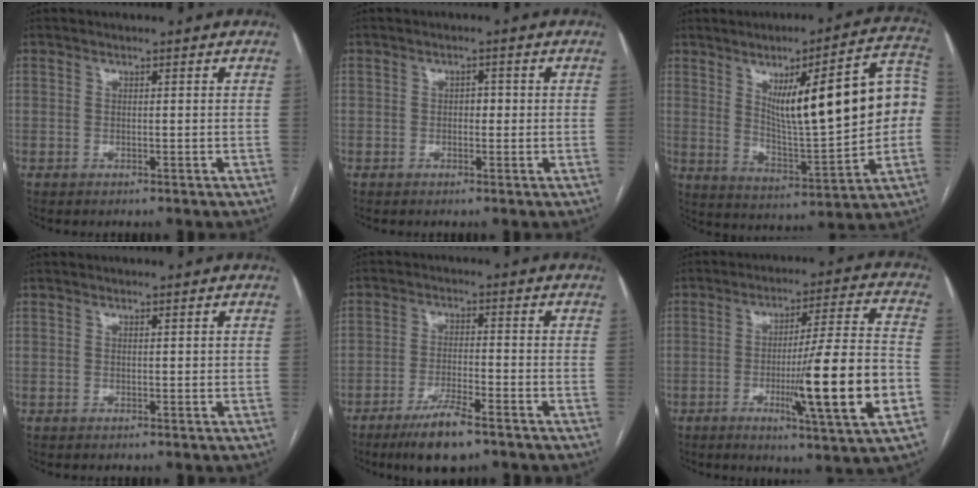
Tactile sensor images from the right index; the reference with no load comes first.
{"total": 1.5, "force": [-0.1, 0.9, 1.2], "torque": [-0.012, 0.006, -0.003]}
{"total": 20.5, "force": [3.2, 3.8, 19.9], "torque": [-0.283, 0.026, 0.054]}
{"total": 0.0}
{"total": 7.7, "force": [-5.3, 1.0, 5.5], "torque": [-0.103, -0.015, -0.091]}
{"total": 17.1, "force": [-4.6, -0.3, 16.5], "torque": [-0.256, -0.014, -0.071]}